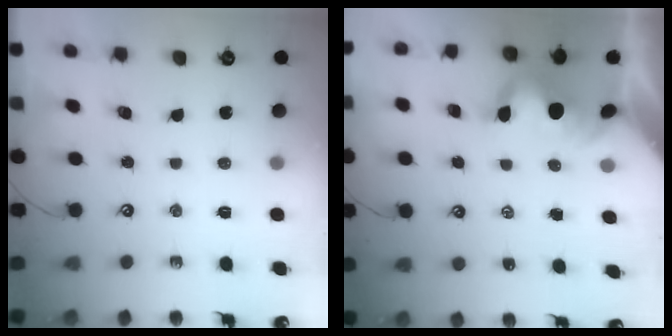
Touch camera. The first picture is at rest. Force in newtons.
{"total": 7.3, "press": 7.2, "slide": 1.0}